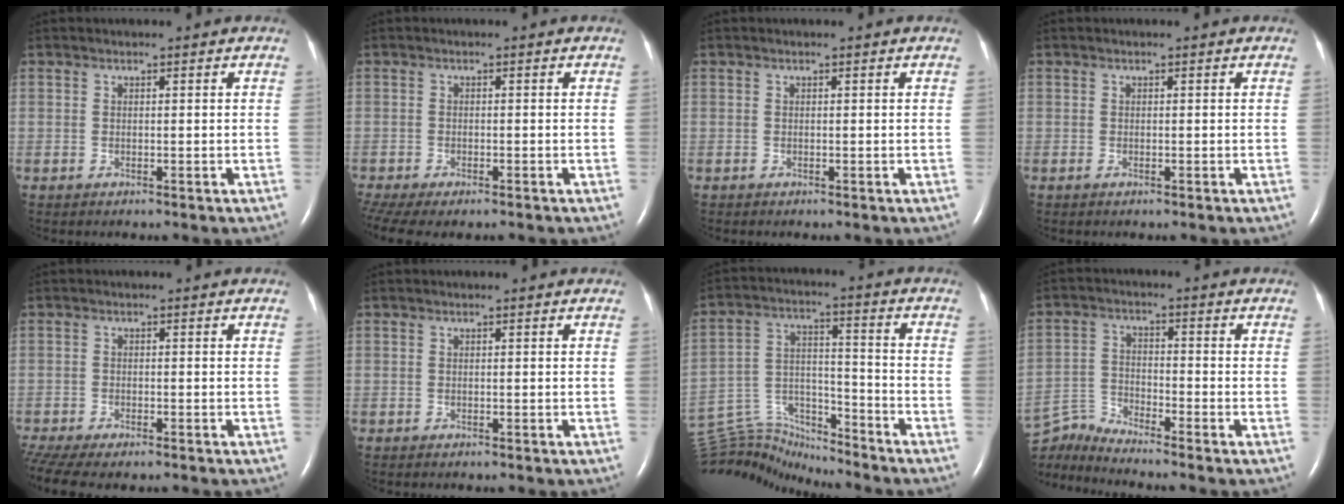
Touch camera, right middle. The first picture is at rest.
{"total": 8.7, "force": [-6.4, 3.3, 4.9], "torque": [-0.107, -0.001, -0.097]}
{"total": 0.0}
{"total": 0.0}
{"total": 9.3, "force": [-7.3, 3.1, 5.0], "torque": [-0.107, -0.001, -0.113]}
{"total": 0.6, "force": [-0.5, 0.1, 0.3], "torque": [-0.006, -0.001, -0.007]}
{"total": 15.6, "force": [-15.3, 1.8, 2.4], "torque": [-0.055, 0.036, -0.262]}
{"total": 6.8, "force": [-6.5, -1.8, 0.2], "torque": [-0.023, -0.004, -0.127]}